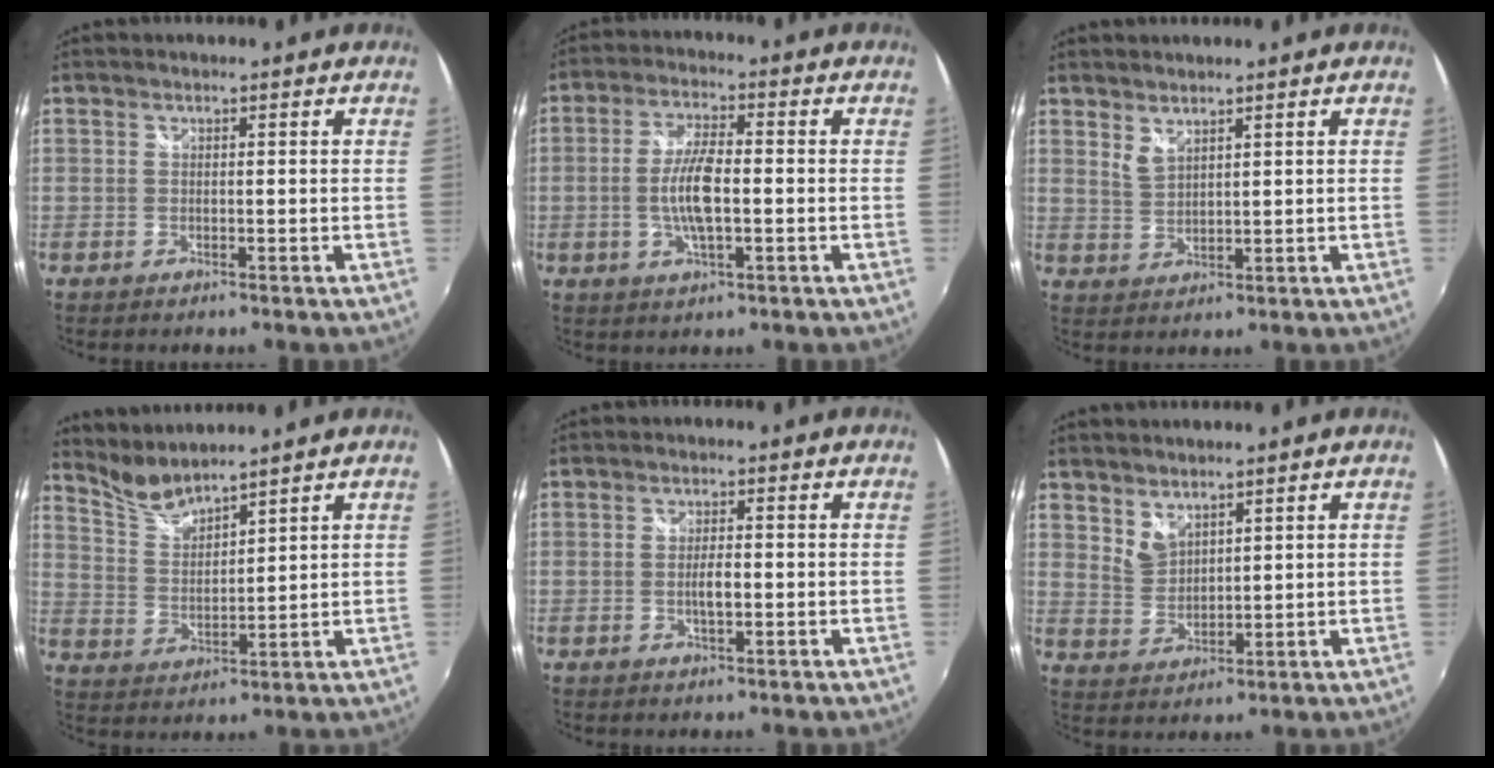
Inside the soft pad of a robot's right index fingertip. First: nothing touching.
{"total": 7.8, "force": [-1.2, 2.4, 7.3], "torque": [-0.146, -0.001, -0.023]}
{"total": 2.8, "force": [2.4, 0.8, 1.2], "torque": [-0.020, -0.001, 0.045]}
{"total": 6.0, "force": [5.8, 0.0, 1.4], "torque": [-0.036, -0.011, 0.123]}
{"total": 2.6, "force": [-0.5, 0.9, 2.4], "torque": [-0.042, -0.002, -0.008]}
{"total": 4.4, "force": [3.6, 2.1, 1.4], "torque": [-0.021, 0.000, 0.072]}